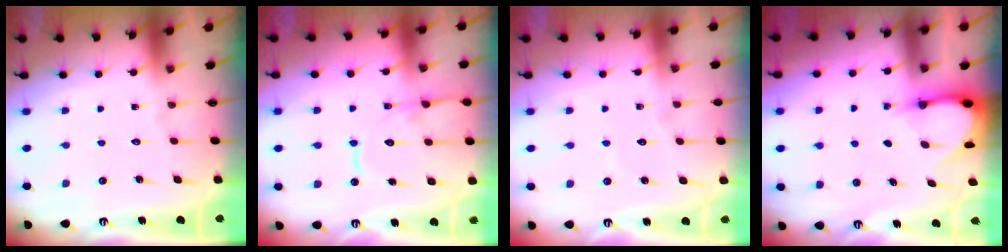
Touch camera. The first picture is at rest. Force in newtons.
{"total": 13.1, "press": 13.1, "slide": 1.4}
{"total": 2.5, "press": 2.5, "slide": 0.2}
{"total": 3.3, "press": 3.3, "slide": 0.3}